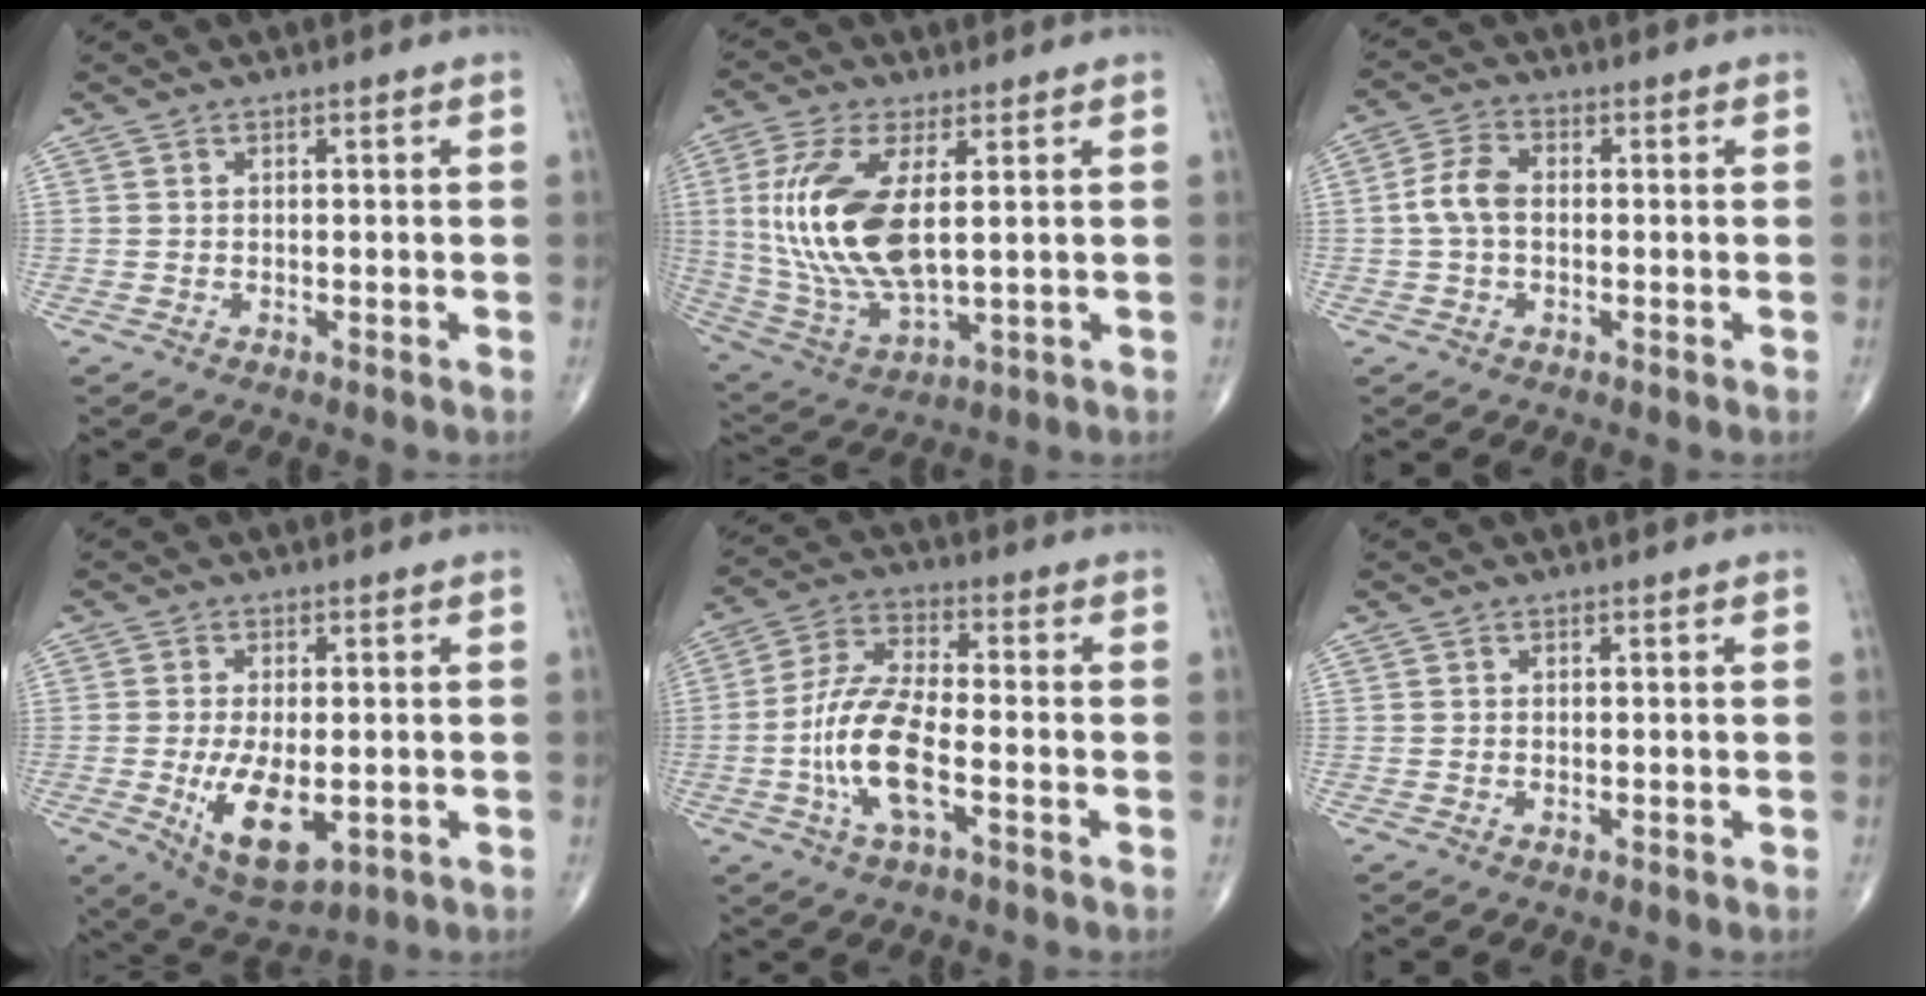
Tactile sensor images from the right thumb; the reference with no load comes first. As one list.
[{"total": 17.5, "force": [2.5, 7.6, 15.5], "torque": [-0.338, -0.017, 0.060]}, {"total": 5.5, "force": [-0.2, 3.5, 4.2], "torque": [-0.088, 0.018, -0.011]}, {"total": 10.6, "force": [-2.2, 5.0, 9.0], "torque": [-0.147, -0.018, -0.024]}, {"total": 12.4, "force": [-3.4, 4.5, 11.0], "torque": [-0.230, 0.023, -0.068]}, {"total": 0.0}]